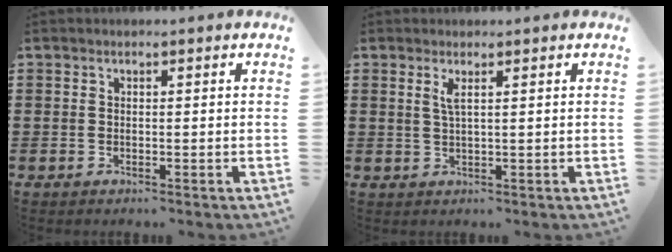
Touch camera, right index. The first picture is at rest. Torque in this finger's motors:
{"motor_torque": [0.54, 0.40, 0.04, 0.03]}